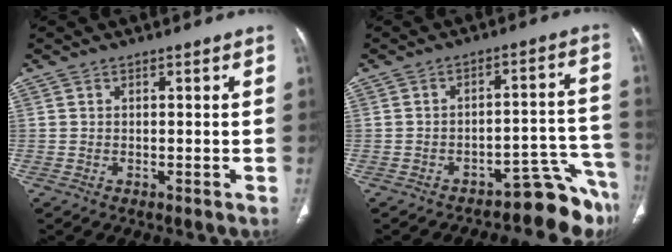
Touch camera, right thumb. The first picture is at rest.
{"total": 8.9, "force": [-8.4, 2.0, 2.2], "torque": [0.018, 0.111, -0.114]}